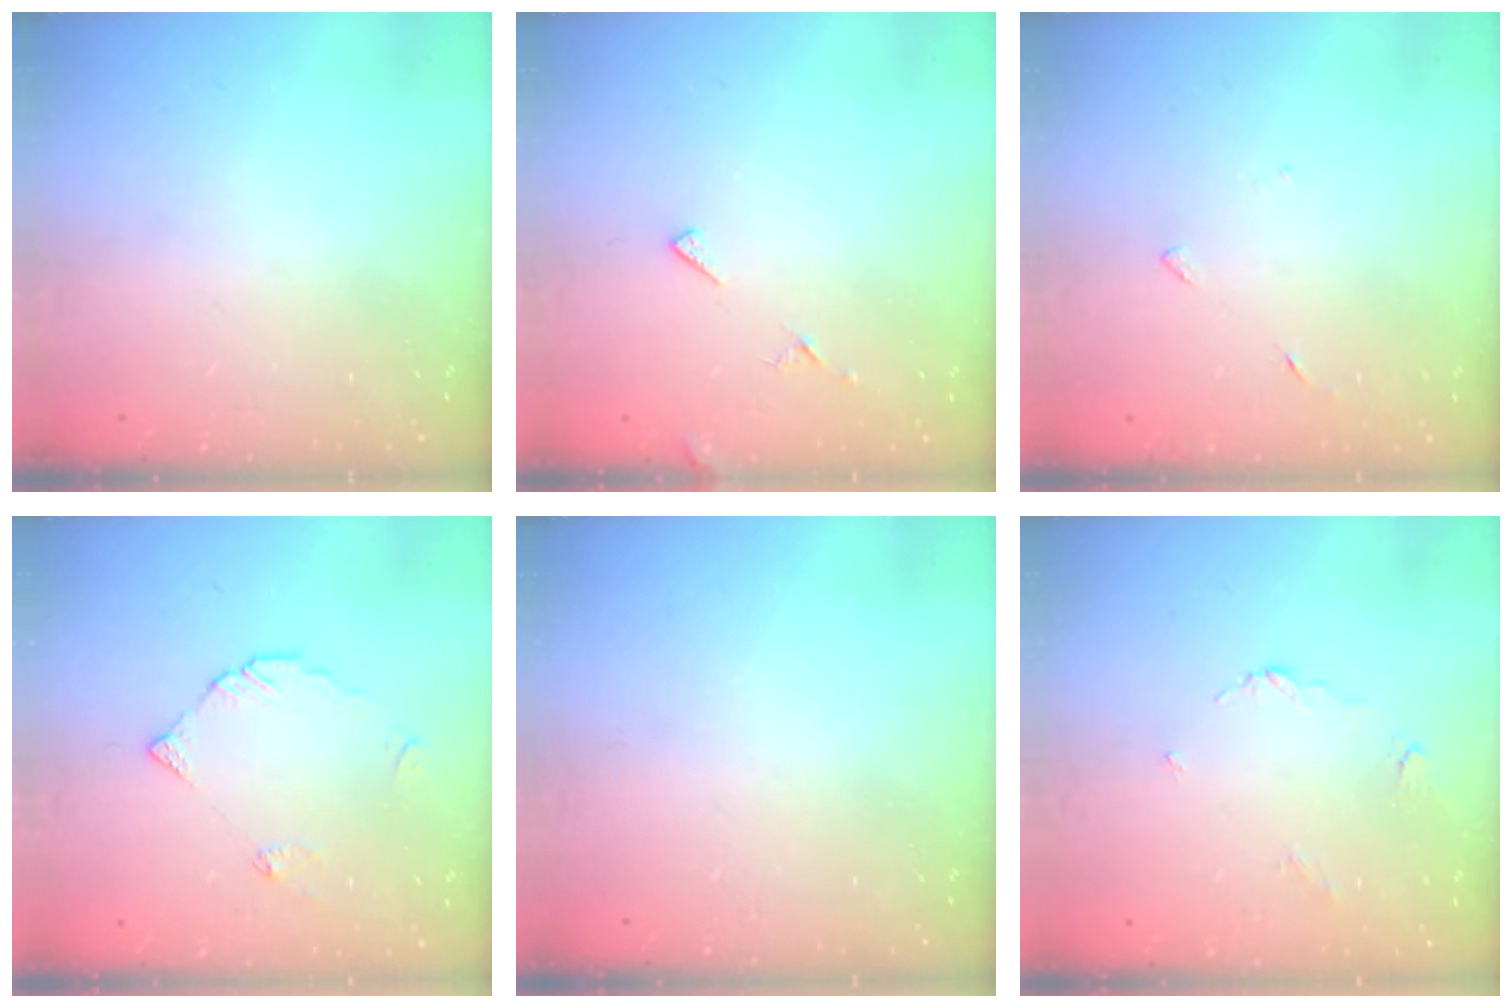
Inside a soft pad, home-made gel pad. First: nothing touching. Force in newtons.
{"total": 4.7, "press": 4.7, "slide": 0.3}
{"total": 2.7, "press": 2.6, "slide": 0.3}
{"total": 3.9, "press": 3.9, "slide": 0.0}
{"total": 0.0}
{"total": 2.6, "press": 2.5, "slide": 0.4}